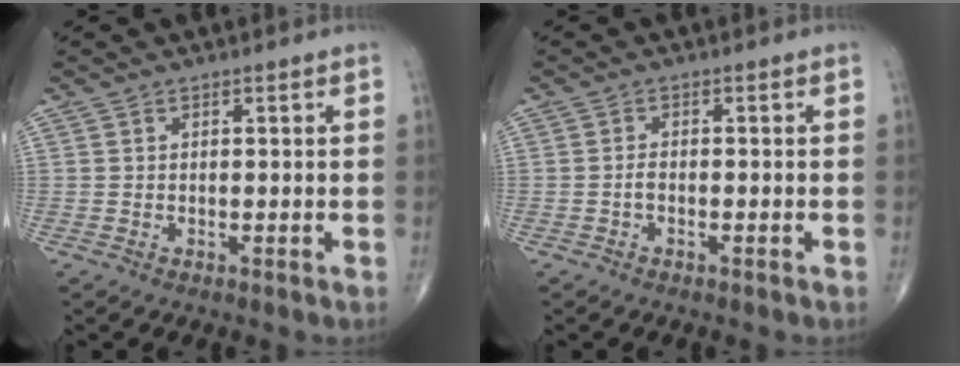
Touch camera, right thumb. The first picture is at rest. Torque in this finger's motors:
{"motor_torque": [-0.26, 0.05, 0.07, 0.16, -0.02]}